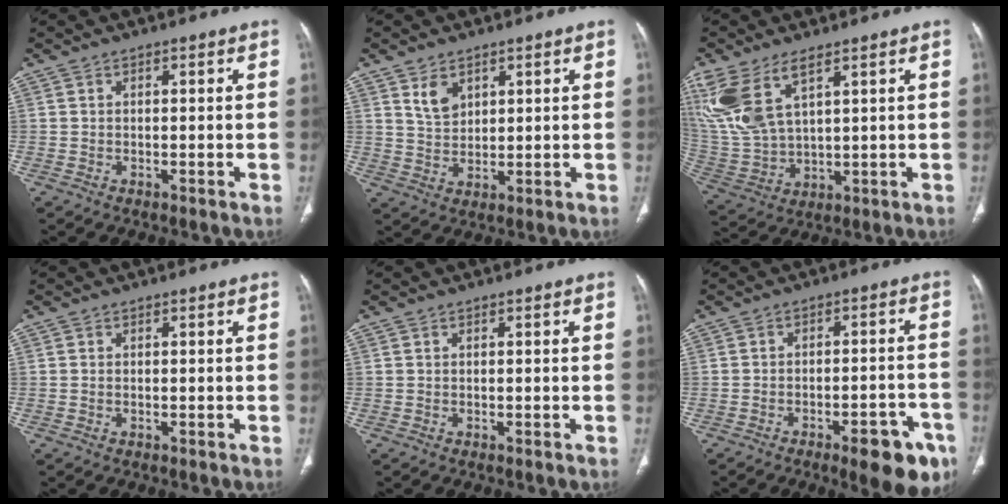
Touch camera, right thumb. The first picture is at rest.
{"total": 4.8, "force": [2.7, 3.0, 2.4], "torque": [-0.031, -0.021, 0.059]}
{"total": 13.8, "force": [7.1, 6.2, 10.1], "torque": [-0.232, -0.017, 0.162]}
{"total": 0.0}
{"total": 0.0}
{"total": 11.6, "force": [-6.5, 4.0, 8.7], "torque": [-0.089, 0.034, -0.080]}